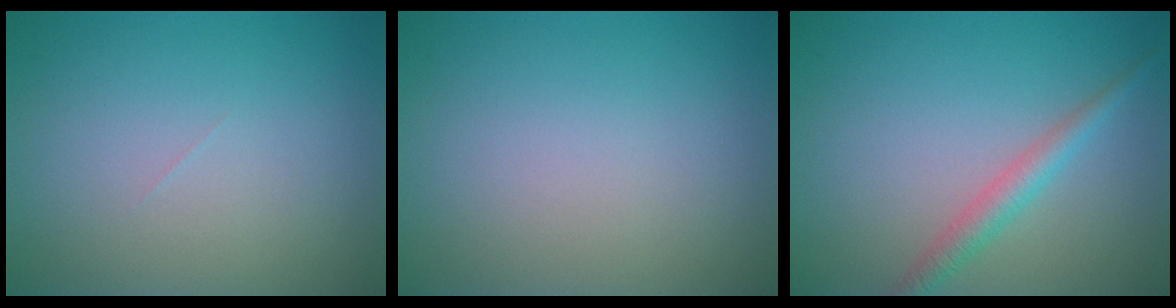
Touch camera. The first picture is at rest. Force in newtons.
{"total": 0.0}
{"total": 2.3, "press": 2.3, "slide": 0.1}